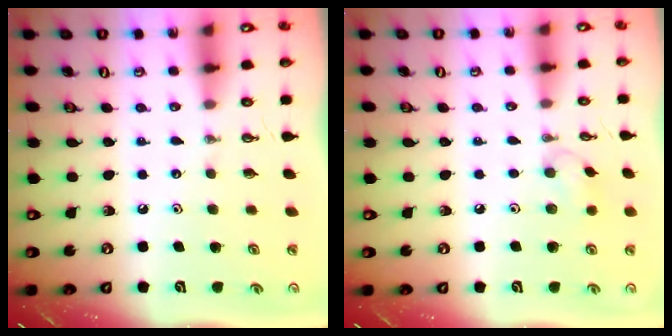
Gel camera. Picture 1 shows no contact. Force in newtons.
{"total": 5.7, "press": 5.7, "slide": 0.6}